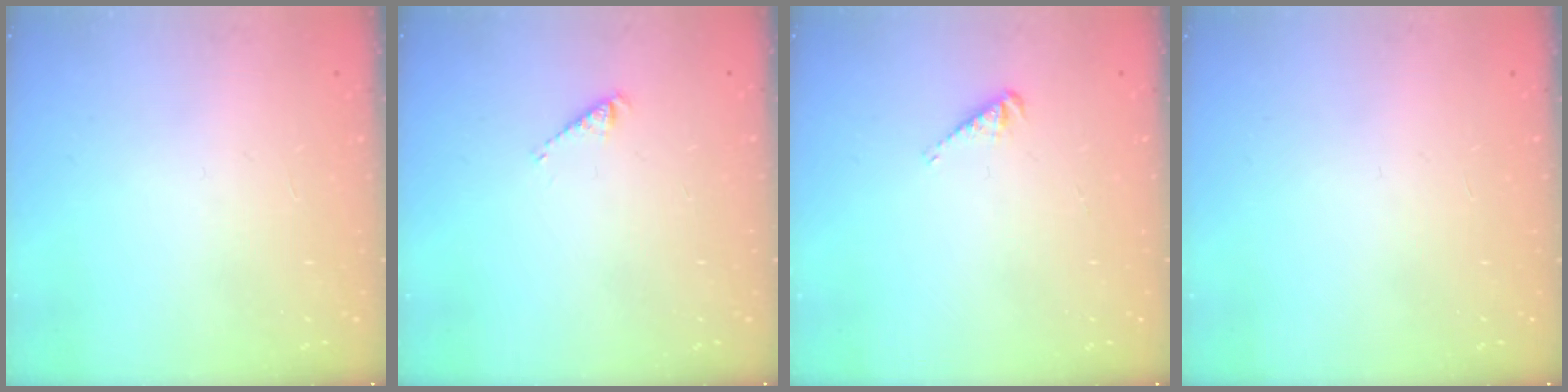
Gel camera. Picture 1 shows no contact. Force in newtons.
{"total": 2.4, "press": 2.4, "slide": 0.5}
{"total": 2.6, "press": 2.5, "slide": 0.4}
{"total": 0.0}